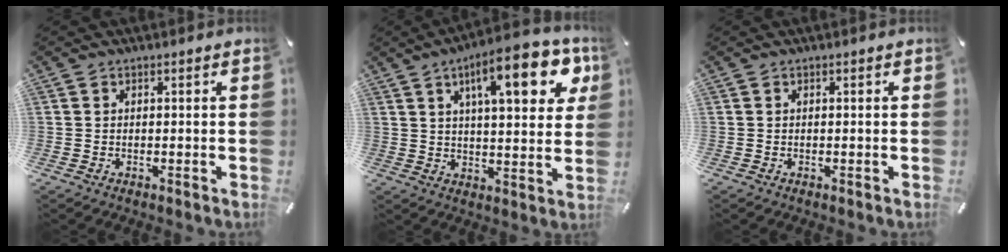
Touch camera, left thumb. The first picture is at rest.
{"total": 17.6, "force": [7.7, 6.1, 14.6], "torque": [-0.212, -0.021, 0.114]}
{"total": 0.0}